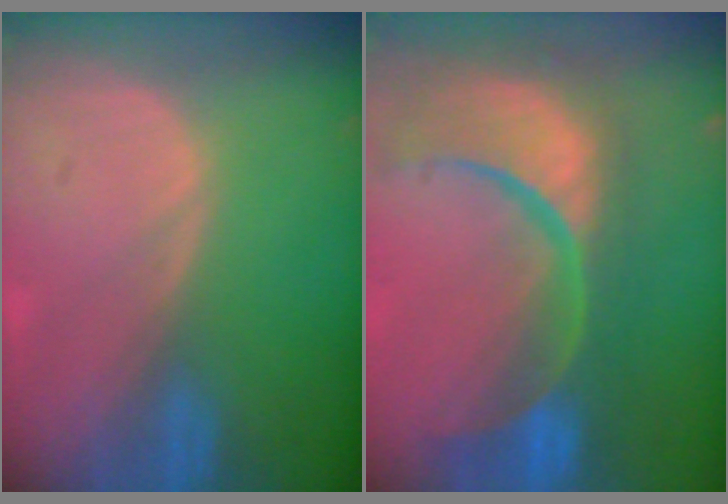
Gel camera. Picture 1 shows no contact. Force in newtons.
{"total": 14.5, "press": 11.5, "slide": 8.9}